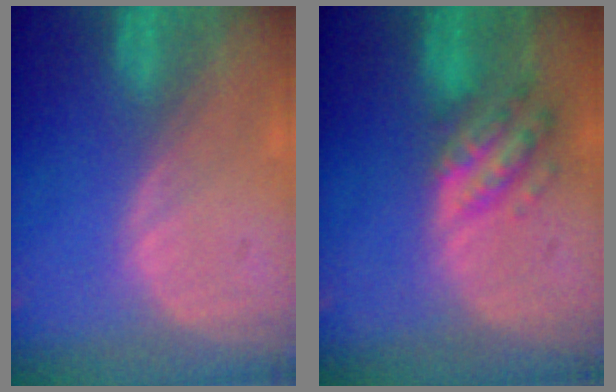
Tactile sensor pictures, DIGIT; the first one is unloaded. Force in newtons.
{"total": 6.4, "press": 5.7, "slide": 2.9}